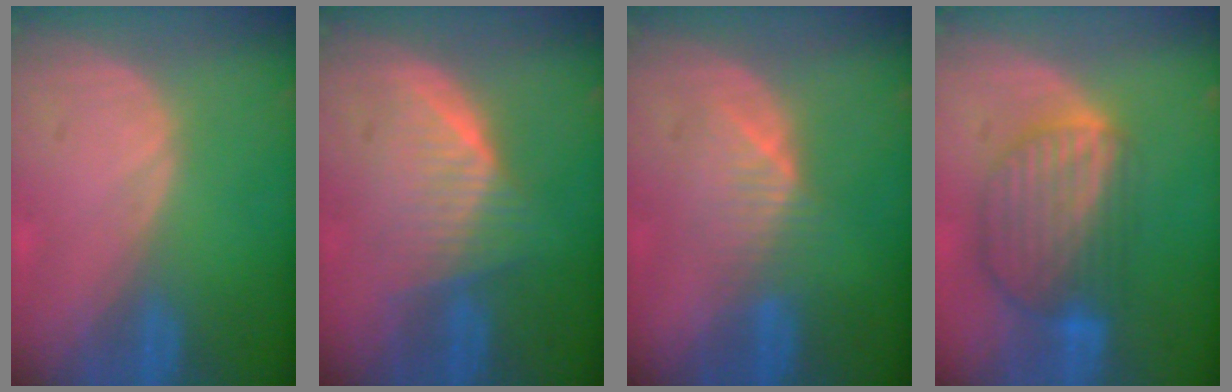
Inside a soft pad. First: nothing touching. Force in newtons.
{"total": 6.3, "press": 6.2, "slide": 1.5}
{"total": 4.1, "press": 4.0, "slide": 0.9}
{"total": 9.0, "press": 7.7, "slide": 4.7}